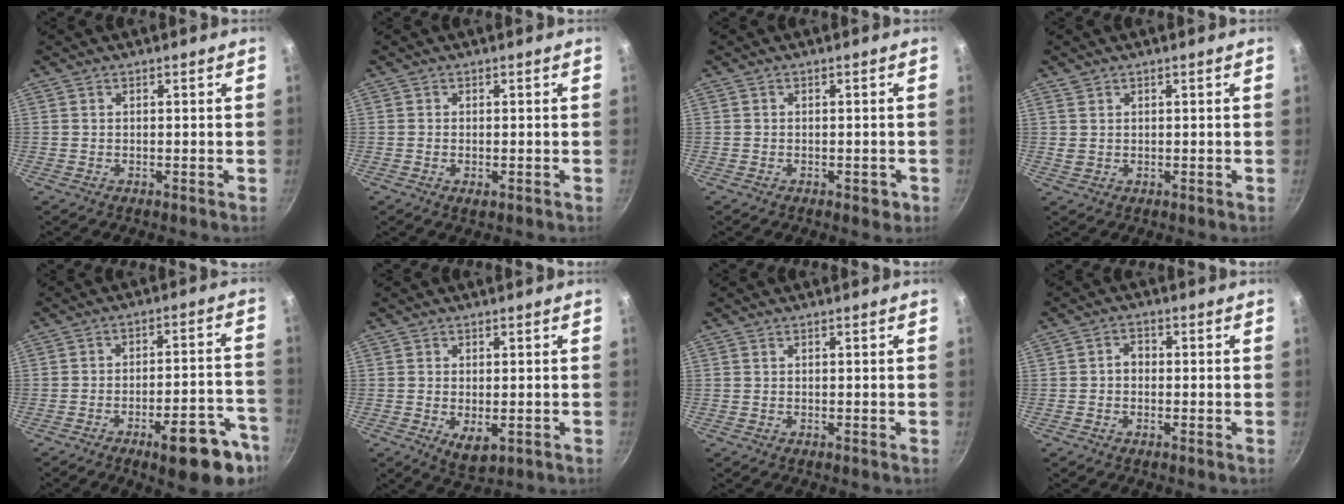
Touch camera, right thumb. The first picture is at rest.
{"total": 1.3, "force": [-0.5, 0.6, 1.1], "torque": [-0.023, 0.000, -0.005]}
{"total": 1.7, "force": [-0.7, 1.0, 1.1], "torque": [-0.008, 0.001, -0.008]}
{"total": 1.7, "force": [1.1, 1.2, 0.4], "torque": [-0.001, -0.006, 0.022]}
{"total": 14.6, "force": [-8.3, 4.2, 11.3], "torque": [-0.123, 0.065, -0.110]}
{"total": 4.3, "force": [-1.1, 2.2, 3.6], "torque": [-0.059, -0.012, -0.008]}
{"total": 0.0}
{"total": 2.5, "force": [-0.3, 1.9, 1.5], "torque": [-0.013, 0.012, -0.012]}